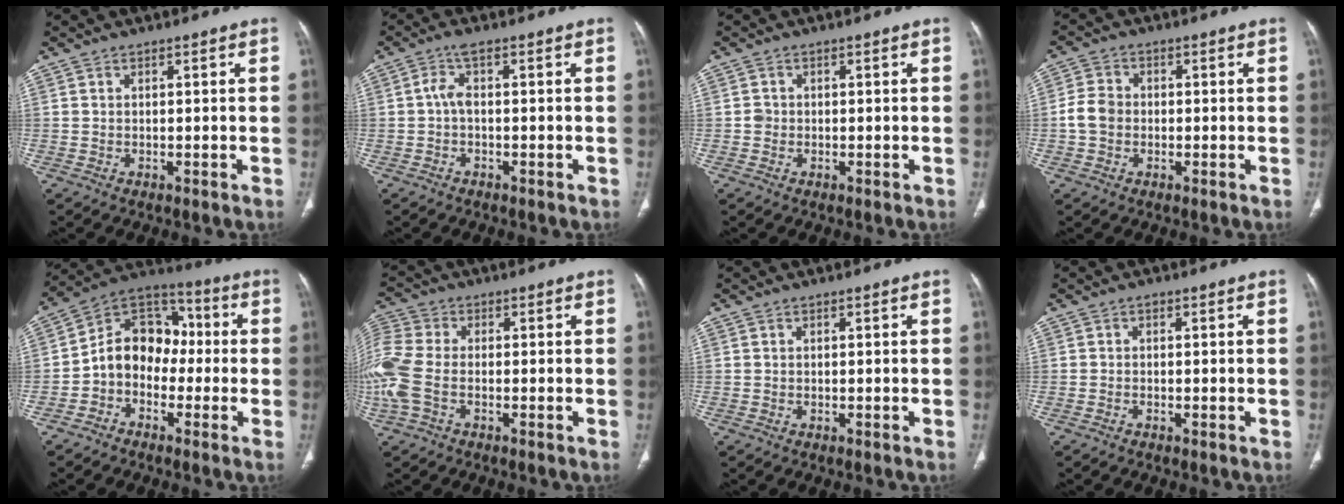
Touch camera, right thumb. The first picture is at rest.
{"total": 2.8, "force": [-0.4, 1.1, 2.5], "torque": [-0.054, 0.012, -0.011]}
{"total": 1.2, "force": [-0.2, 1.1, 0.3], "torque": [0.000, 0.004, -0.002]}
{"total": 4.6, "force": [-0.7, 3.8, 2.5], "torque": [-0.042, 0.012, -0.018]}
{"total": 11.9, "force": [-1.9, 9.4, 7.1], "torque": [-0.083, 0.051, -0.051]}
{"total": 10.7, "force": [-2.1, 6.6, 8.2], "torque": [-0.220, 0.013, -0.044]}
{"total": 0.0}
{"total": 0.6, "force": [-0.2, 0.4, 0.4], "torque": [-0.002, 0.002, -0.008]}